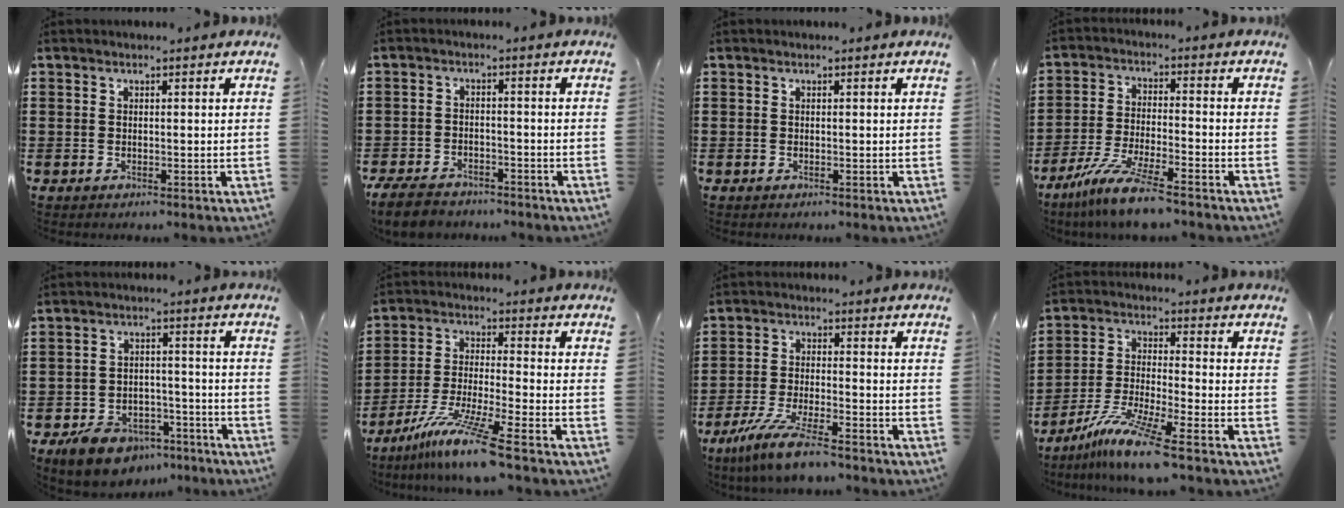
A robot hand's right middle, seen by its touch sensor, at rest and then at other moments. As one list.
[{"total": 4.8, "force": [-4.4, 1.1, 1.5], "torque": [-0.044, -0.001, -0.093]}, {"total": 0.0}, {"total": 8.7, "force": [-7.2, 0.2, 4.9], "torque": [-0.103, -0.007, -0.141]}, {"total": 6.4, "force": [-5.3, 3.0, 2.0], "torque": [-0.052, 0.017, -0.105]}, {"total": 9.7, "force": [-7.4, -0.4, 6.3], "torque": [-0.130, -0.012, -0.149]}, {"total": 7.4, "force": [-6.2, 0.2, 4.1], "torque": [-0.095, -0.014, -0.122]}, {"total": 9.2, "force": [-7.0, 0.0, 5.9], "torque": [-0.123, -0.010, -0.139]}]